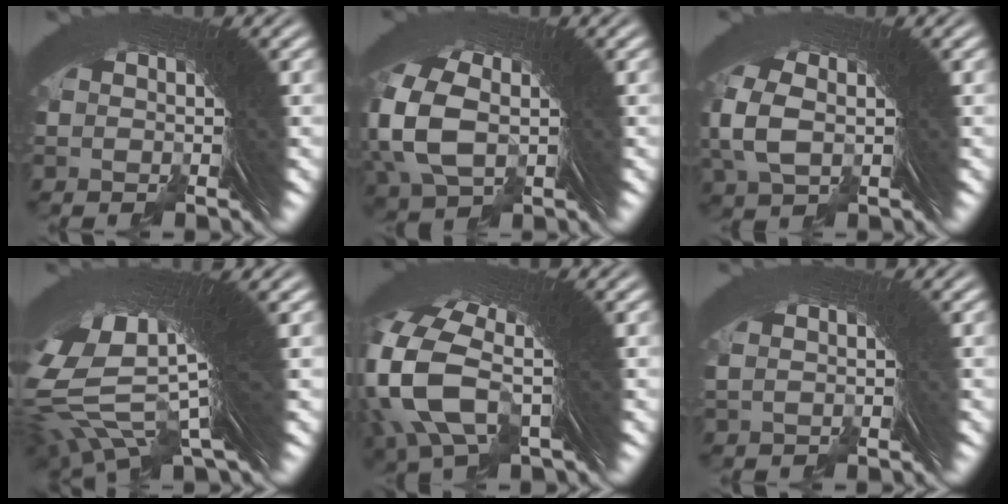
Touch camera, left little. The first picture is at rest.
{"total": 4.3, "force": [-0.6, 3.2, 2.7], "torque": [-0.092, -0.019, 0.008]}
{"total": 2.2, "force": [-0.5, 1.5, 1.5], "torque": [-0.056, -0.012, 0.005]}
{"total": 16.5, "force": [4.7, 8.5, 13.3], "torque": [-0.261, -0.020, 0.080]}
{"total": 9.1, "force": [1.1, 6.0, 6.8], "torque": [-0.187, -0.021, 0.020]}
{"total": 0.0}